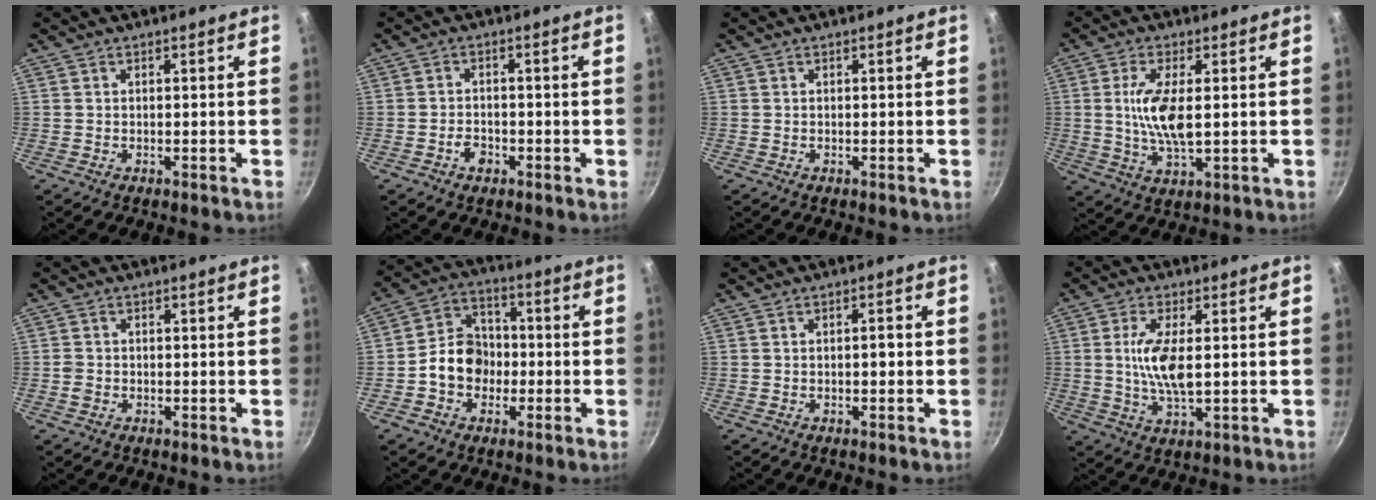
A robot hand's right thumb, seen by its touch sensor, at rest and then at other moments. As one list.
[{"total": 2.8, "force": [-1.4, 1.9, 1.5], "torque": [-0.018, 0.016, -0.025]}, {"total": 0.0}, {"total": 9.5, "force": [0.8, 3.4, 8.8], "torque": [-0.175, -0.007, 0.016]}, {"total": 1.5, "force": [-0.5, 1.2, 0.6], "torque": [-0.012, 0.005, -0.010]}, {"total": 10.0, "force": [-2.0, 8.4, 5.2], "torque": [-0.051, 0.033, -0.047]}, {"total": 1.6, "force": [-0.2, 0.7, 1.4], "torque": [-0.020, 0.006, -0.004]}, {"total": 8.6, "force": [0.7, 3.1, 8.0], "torque": [-0.162, -0.005, 0.014]}]